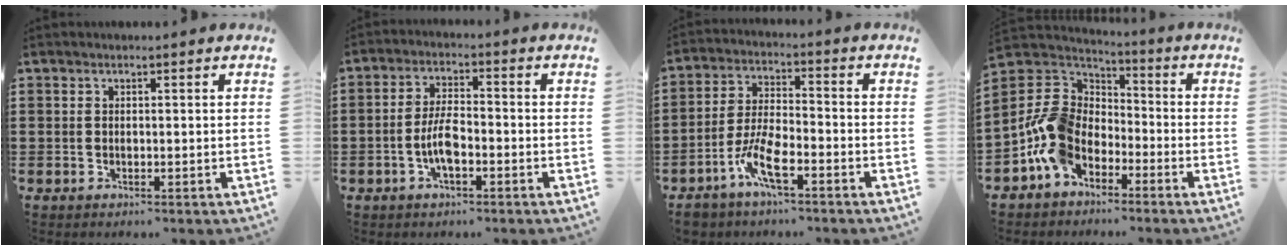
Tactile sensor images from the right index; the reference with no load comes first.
{"total": 5.0, "force": [-1.7, 1.8, 4.4], "torque": [-0.100, -0.001, -0.038]}
{"total": 7.5, "force": [-4.3, 2.3, 5.7], "torque": [-0.138, -0.005, -0.087]}
{"total": 9.3, "force": [-3.9, 7.0, 4.7], "torque": [-0.142, 0.005, -0.084]}